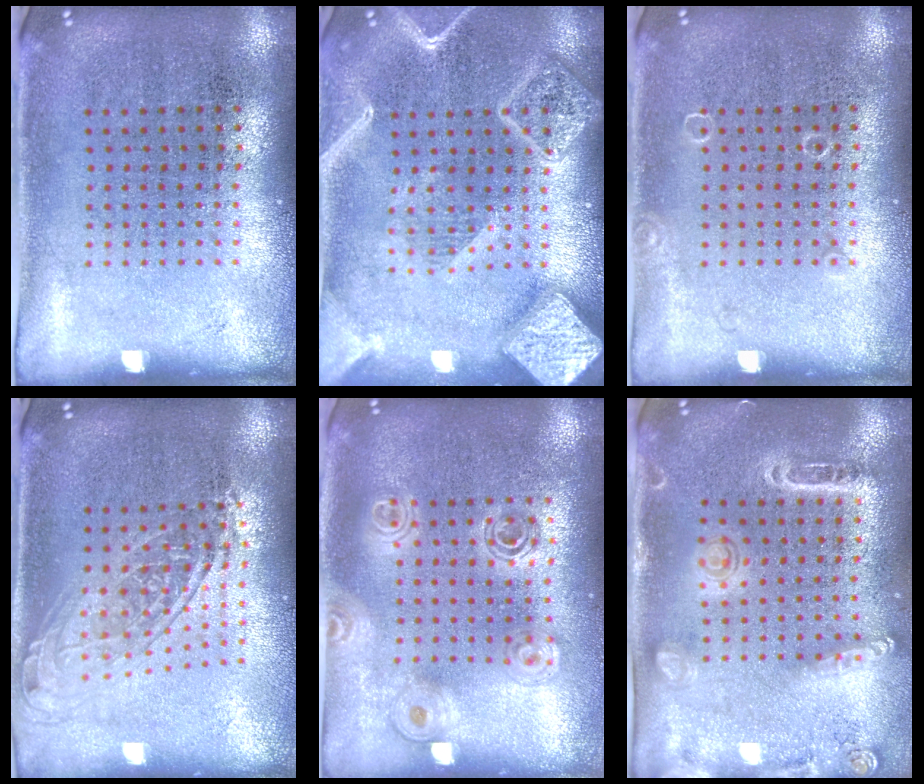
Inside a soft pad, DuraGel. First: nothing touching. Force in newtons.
{"total": 4.1, "press": 4.1, "slide": 0.5}
{"total": 0.5, "press": 0.5, "slide": 0.1}
{"total": 1.8, "press": 1.4, "slide": 1.1}
{"total": 1.6, "press": 1.4, "slide": 0.8}
{"total": 1.6, "press": 1.5, "slide": 0.4}